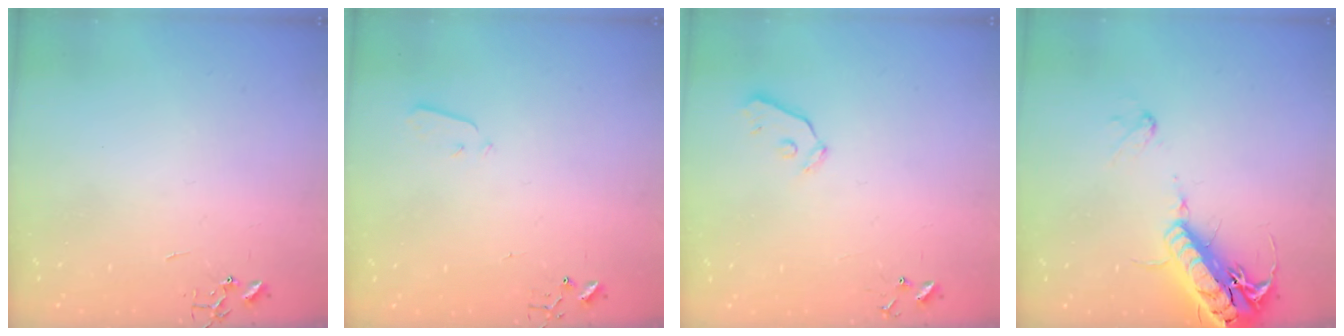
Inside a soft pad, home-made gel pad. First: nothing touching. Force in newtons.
{"total": 3.3, "press": 3.2, "slide": 0.7}
{"total": 5.7, "press": 5.7, "slide": 0.4}
{"total": 19.9, "press": 19.5, "slide": 3.8}